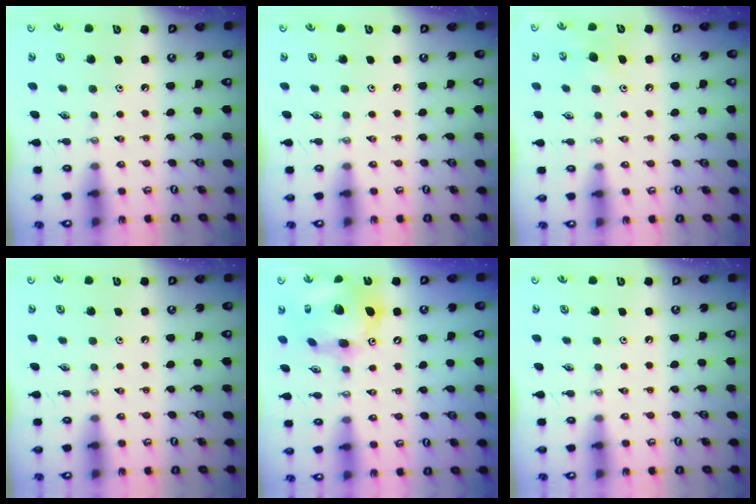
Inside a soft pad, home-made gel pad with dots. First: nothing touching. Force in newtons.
{"total": 0.0}
{"total": 8.8, "press": 8.6, "slide": 1.5}
{"total": 0.0}
{"total": 16.7, "press": 16.6, "slide": 1.6}
{"total": 0.0}